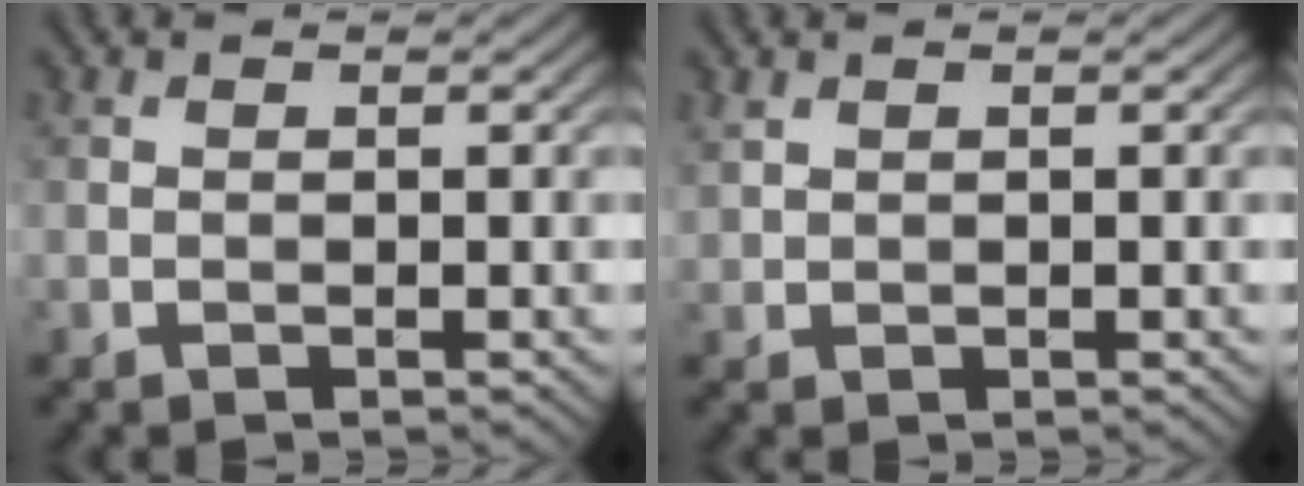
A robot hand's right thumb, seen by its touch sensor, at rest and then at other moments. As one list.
[{"total": 1.0, "force": [0.8, 0.5, 0.3], "torque": [-0.013, 0.003, 0.024]}]